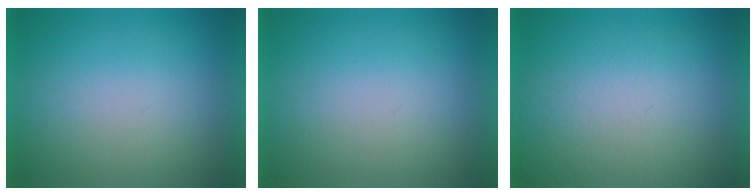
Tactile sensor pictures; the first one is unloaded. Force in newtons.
{"total": 0.0}
{"total": 5.8}